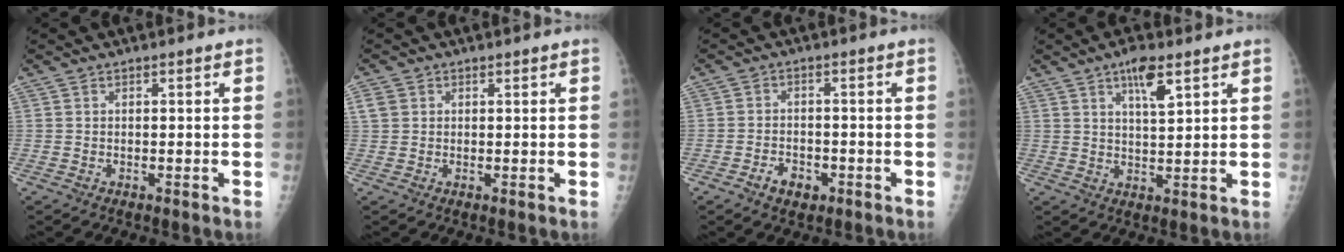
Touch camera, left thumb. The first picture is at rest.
{"total": 2.9, "force": [1.3, 2.2, 1.3], "torque": [-0.026, 0.004, 0.032]}
{"total": 3.8, "force": [-2.0, 2.5, 2.0], "torque": [-0.026, 0.012, -0.029]}
{"total": 6.3, "force": [3.6, 1.8, 4.8], "torque": [-0.076, -0.019, 0.062]}